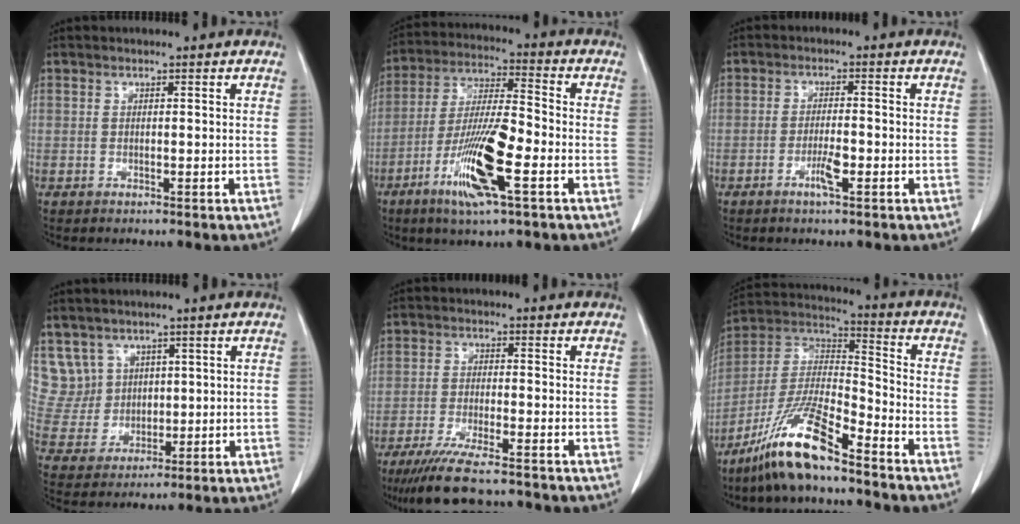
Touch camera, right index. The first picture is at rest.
{"total": 13.4, "force": [-5.5, 1.4, 12.1], "torque": [-0.238, -0.015, -0.102]}
{"total": 3.3, "force": [-1.5, 0.4, 2.9], "torque": [-0.056, -0.001, -0.028]}
{"total": 7.4, "force": [4.0, 6.2, 0.0], "torque": [-0.002, 0.020, 0.095]}
{"total": 11.2, "force": [-9.5, 0.8, 5.8], "torque": [-0.091, -0.028, -0.151]}
{"total": 13.9, "force": [-10.0, 1.5, 9.6], "torque": [-0.199, -0.007, -0.188]}